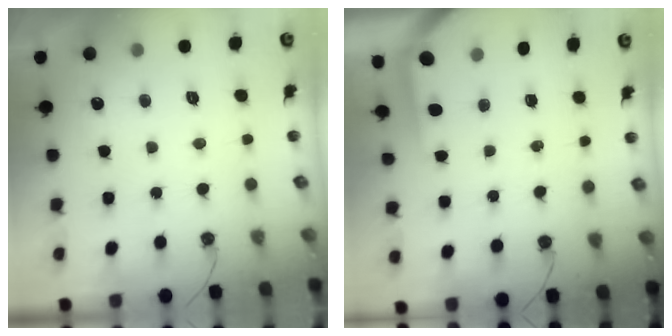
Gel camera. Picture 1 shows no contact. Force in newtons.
{"total": 3.5, "press": 3.5, "slide": 0.3}